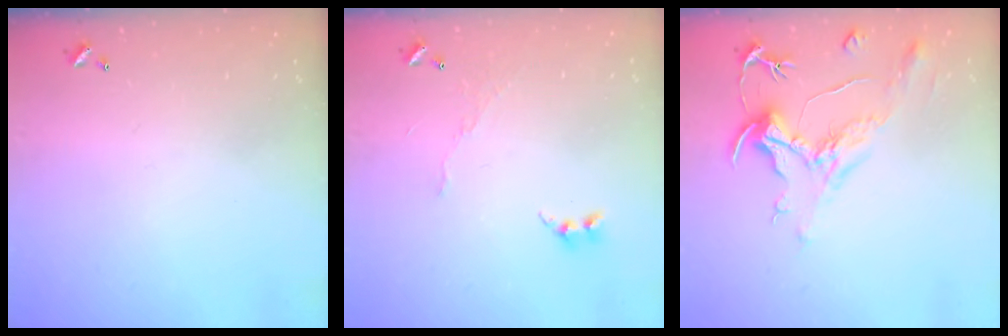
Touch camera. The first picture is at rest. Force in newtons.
{"total": 5.6, "press": 5.6, "slide": 0.4}
{"total": 2.2, "press": 1.7, "slide": 1.3}